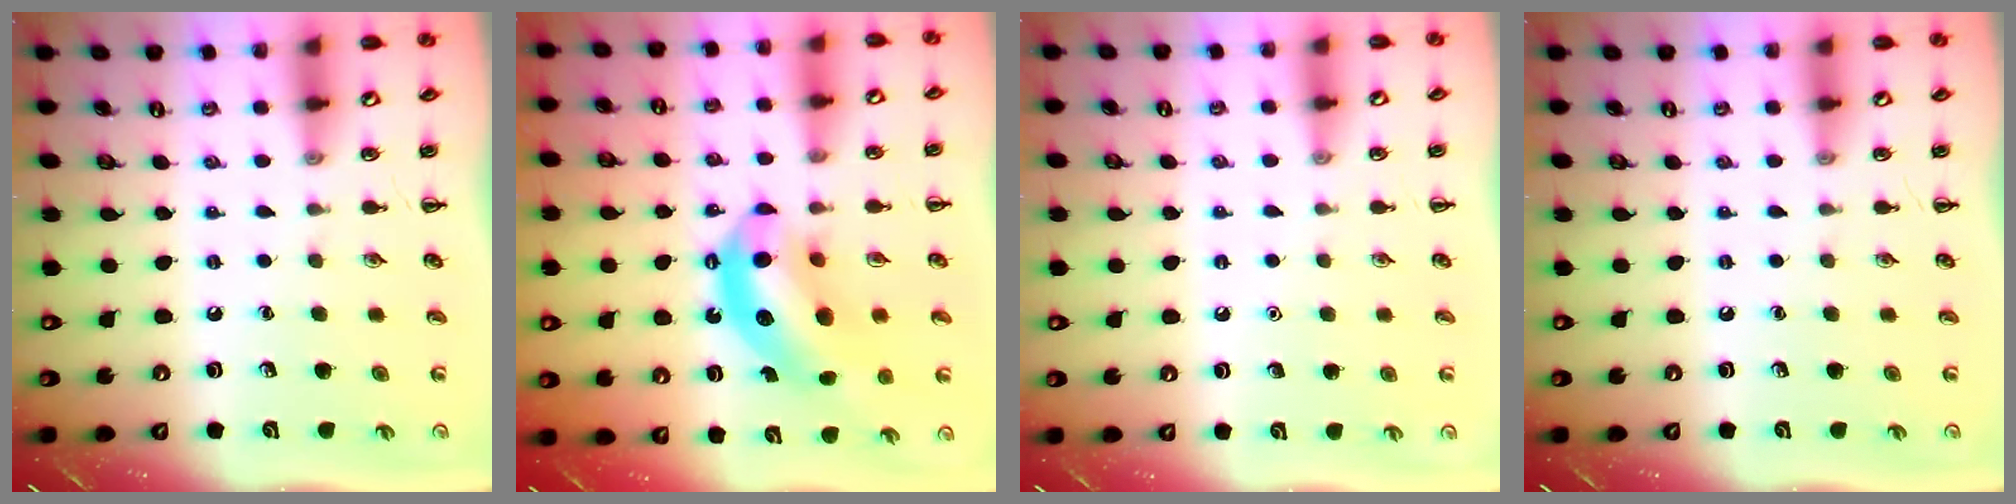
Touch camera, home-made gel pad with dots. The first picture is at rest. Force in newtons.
{"total": 13.4, "press": 12.9, "slide": 3.6}
{"total": 1.5, "press": 1.5, "slide": 0.2}
{"total": 0.0}